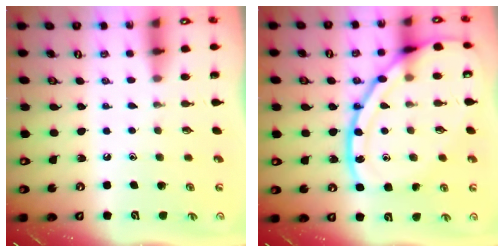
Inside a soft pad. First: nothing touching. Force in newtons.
{"total": 19.6, "press": 19.5, "slide": 2.0}